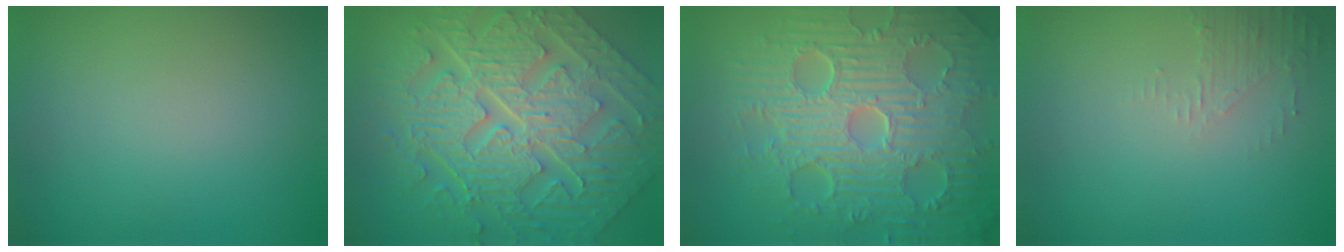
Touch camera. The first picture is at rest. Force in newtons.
{"total": 11.1, "press": 7.8, "slide": 7.9}
{"total": 11.2, "press": 7.4, "slide": 8.5}
{"total": 1.6, "press": 1.5, "slide": 0.4}